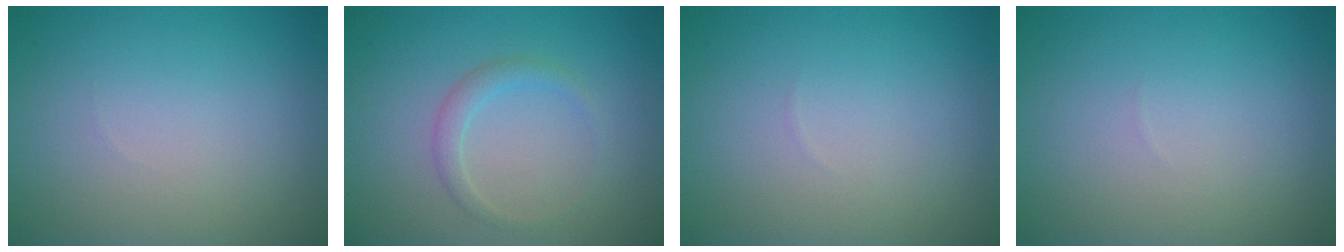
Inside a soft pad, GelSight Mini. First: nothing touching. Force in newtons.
{"total": 1.5, "press": 1.5, "slide": 0.2}
{"total": 0.0}
{"total": 0.0}